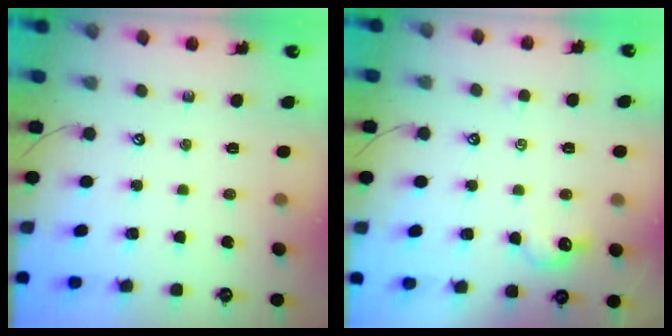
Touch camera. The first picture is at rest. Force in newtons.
{"total": 1.9, "press": 1.8, "slide": 0.6}